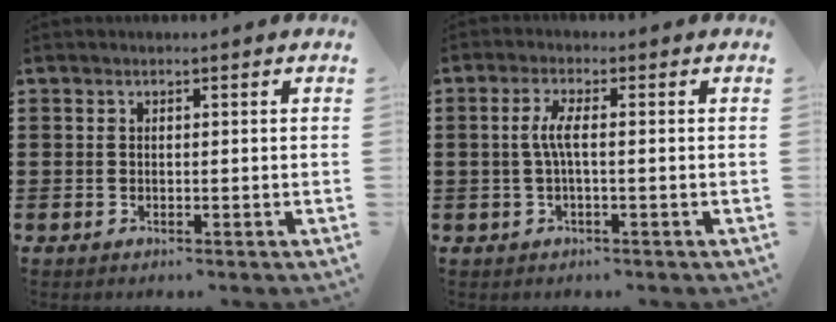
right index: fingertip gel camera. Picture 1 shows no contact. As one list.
[{"total": 3.4, "force": [-0.2, 0.6, 3.3], "torque": [-0.077, -0.002, -0.012]}]